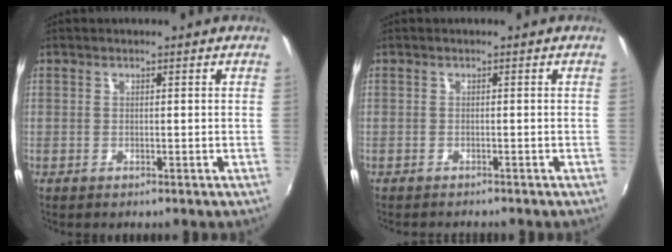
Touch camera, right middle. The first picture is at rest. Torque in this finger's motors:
{"motor_torque": [0.02, -0.06, -0.02, 0.00]}